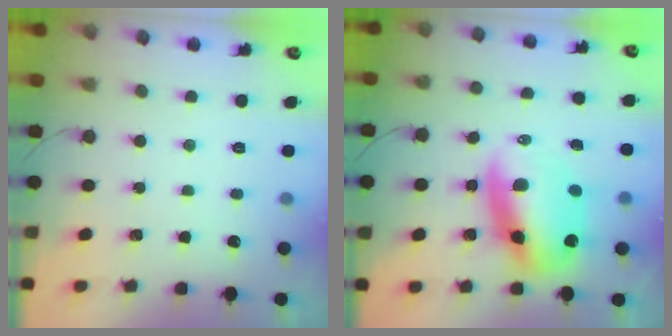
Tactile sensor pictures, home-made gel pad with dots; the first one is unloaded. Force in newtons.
{"total": 13.7, "press": 13.2, "slide": 3.5}